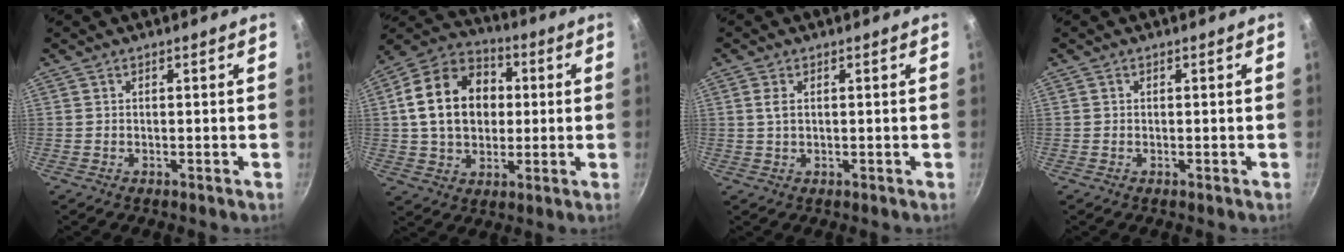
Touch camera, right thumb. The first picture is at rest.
{"total": 17.6, "force": [2.0, 13.4, 11.2], "torque": [-0.166, 0.025, 0.026]}
{"total": 2.1, "force": [0.5, 1.2, 1.7], "torque": [-0.034, 0.001, 0.011]}
{"total": 0.0}